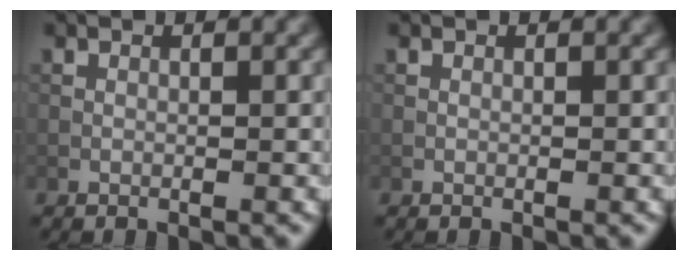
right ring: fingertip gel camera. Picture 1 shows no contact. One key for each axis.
{"total": 0.0}